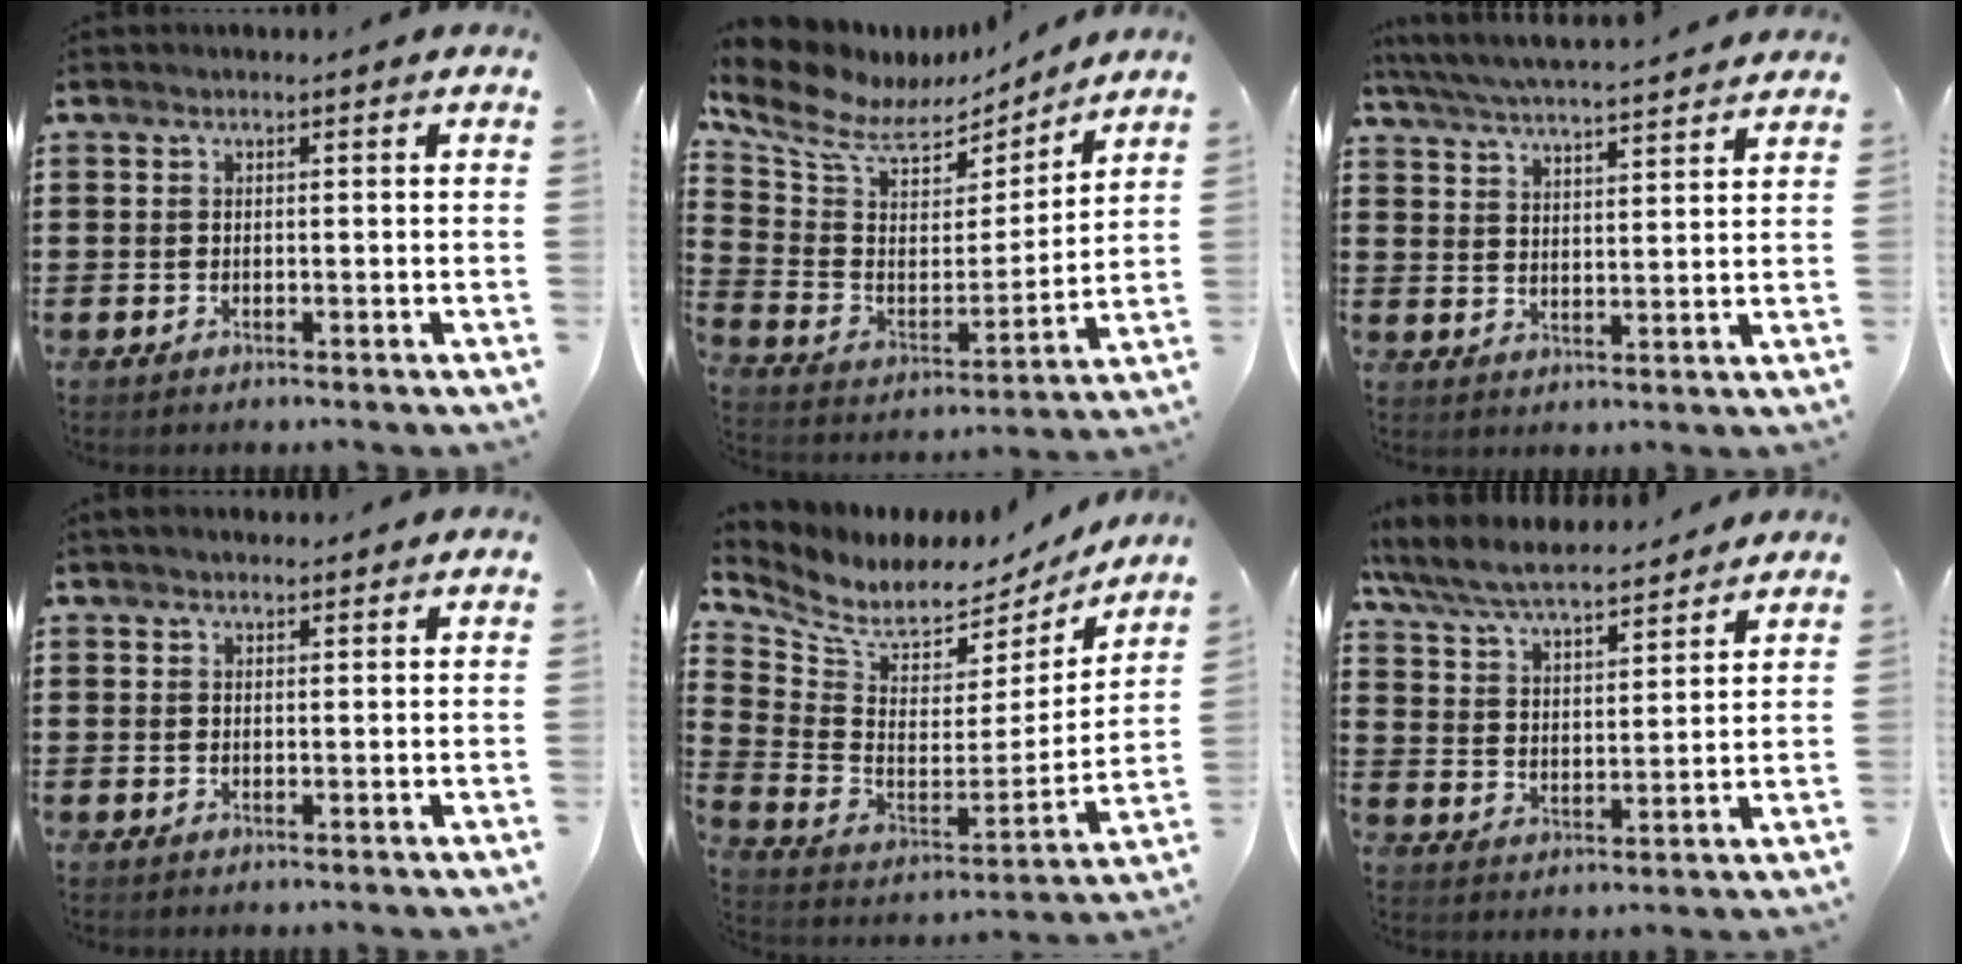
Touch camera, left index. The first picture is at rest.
{"total": 7.9, "force": [6.2, 3.8, 3.3], "torque": [-0.102, -0.038, 0.107]}
{"total": 5.2, "force": [5.1, -0.1, 1.0], "torque": [-0.042, -0.030, 0.089]}
{"total": 1.1, "force": [1.0, 0.4, 0.3], "torque": [-0.008, 0.003, 0.019]}
{"total": 6.1, "force": [5.4, 2.1, 1.8], "torque": [-0.073, -0.052, 0.092]}
{"total": 7.3, "force": [6.7, 0.8, 2.6], "torque": [-0.079, -0.035, 0.118]}